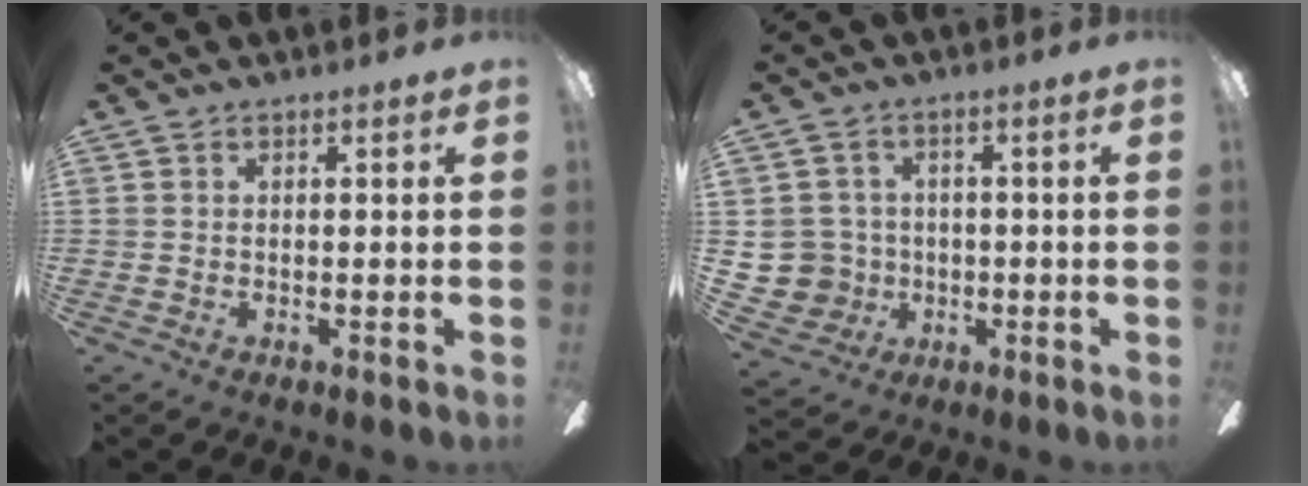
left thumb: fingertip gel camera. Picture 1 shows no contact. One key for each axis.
{"total": 7.6, "fx": 0.0, "fy": 7.5, "fz": 1.0, "tx": -0.055, "ty": 0.004, "tz": 0.009}